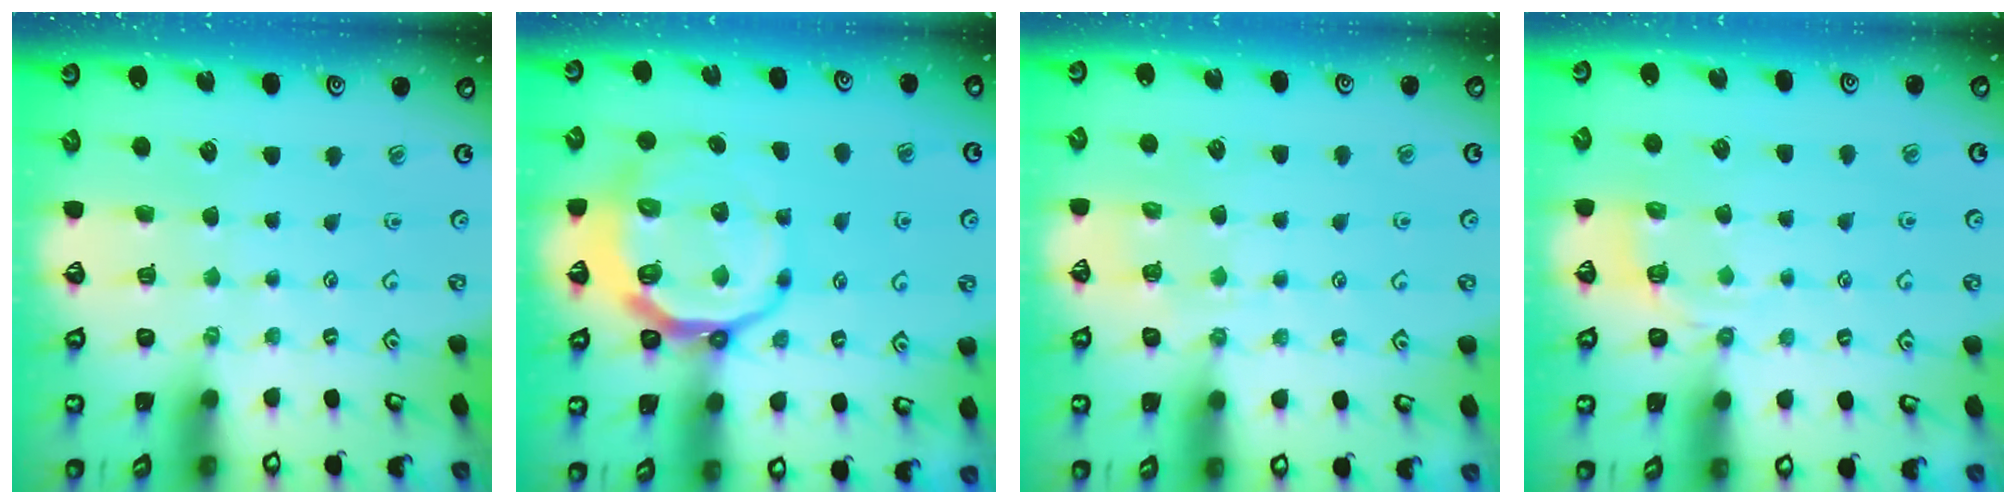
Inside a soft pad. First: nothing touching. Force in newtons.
{"total": 11.9, "press": 11.4, "slide": 3.3}
{"total": 4.8, "press": 4.8, "slide": 0.7}
{"total": 4.2, "press": 3.5, "slide": 2.3}